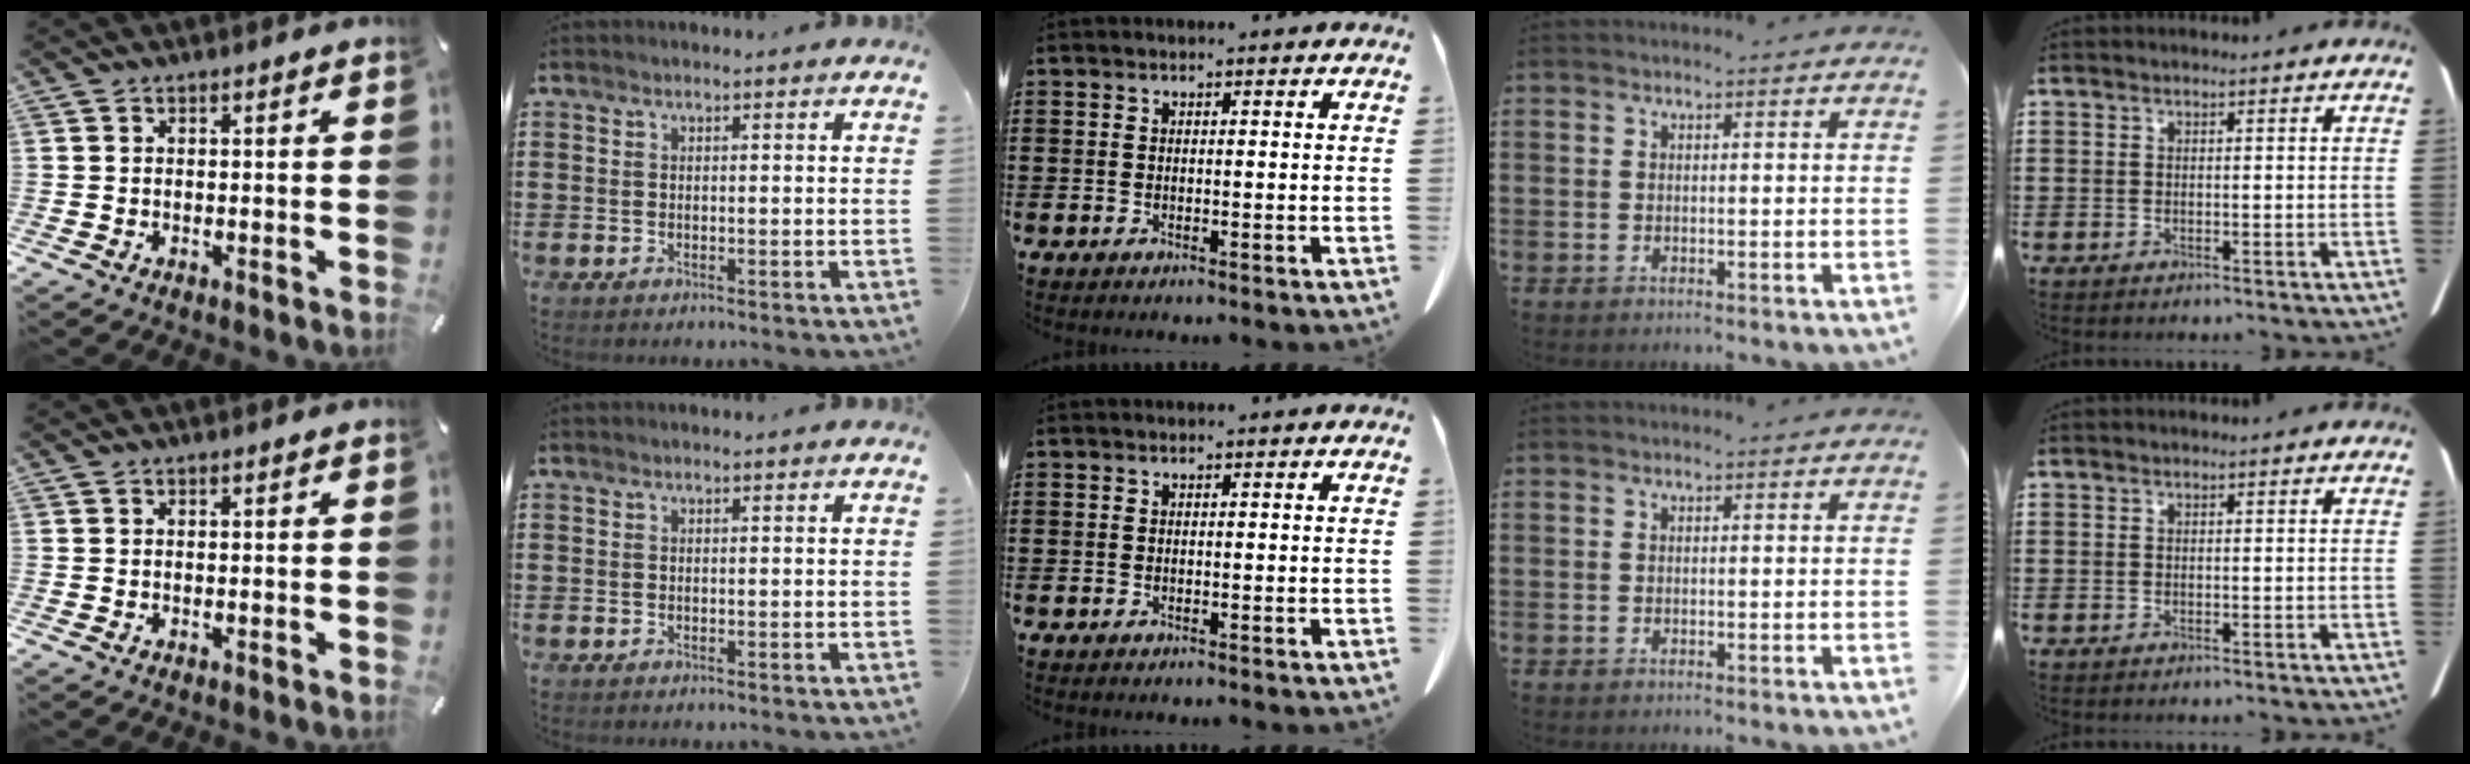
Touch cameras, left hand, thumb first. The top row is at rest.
{}